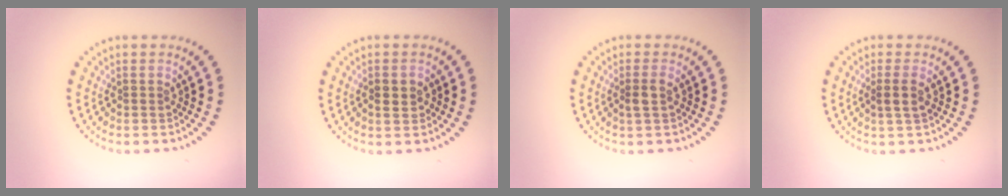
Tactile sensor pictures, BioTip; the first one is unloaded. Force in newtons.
{"total": 1.5, "press": 1.5, "slide": 0.2}
{"total": 1.5, "press": 1.2, "slide": 0.8}
{"total": 1.6, "press": 1.3, "slide": 1.0}